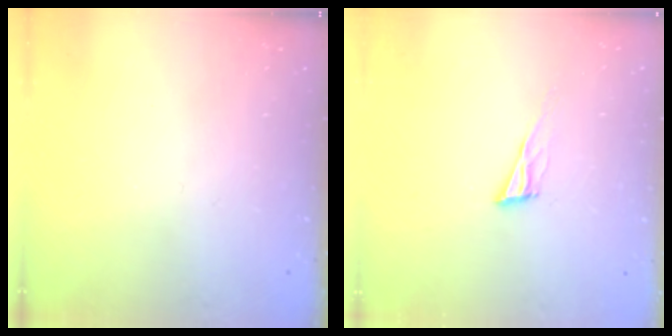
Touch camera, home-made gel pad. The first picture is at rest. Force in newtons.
{"total": 8.7, "press": 8.3, "slide": 2.6}